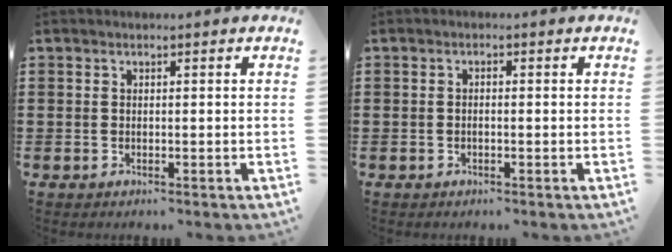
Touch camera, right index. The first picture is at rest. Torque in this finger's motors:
{"motor_torque": [0.25, -0.17, 0.09, 0.01]}